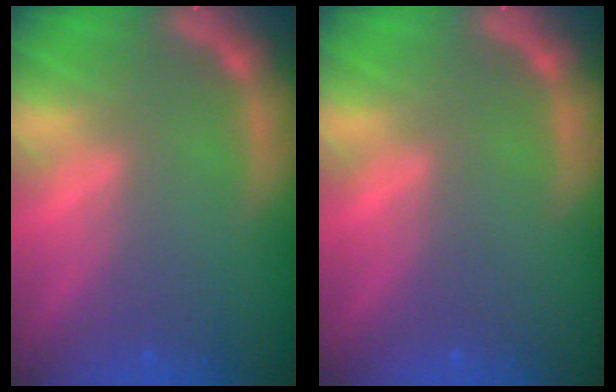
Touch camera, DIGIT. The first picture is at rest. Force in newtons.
{"total": 0.0}